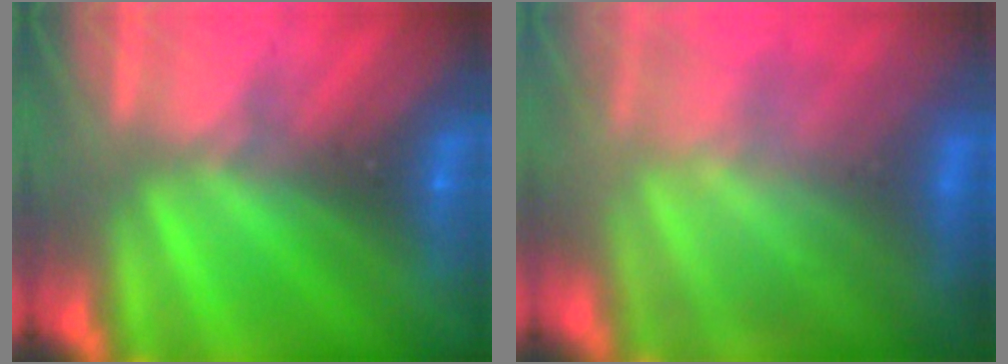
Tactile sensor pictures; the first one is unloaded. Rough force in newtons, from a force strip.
{"total": 8.6}